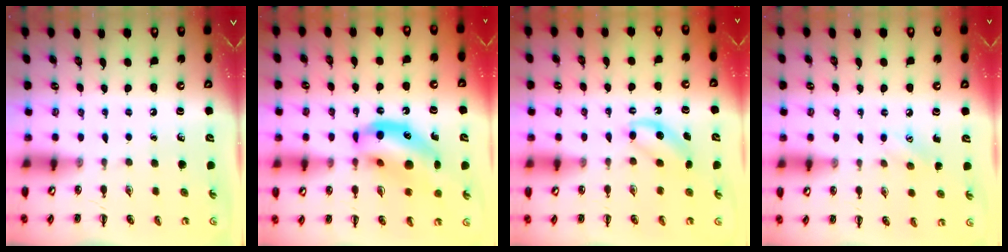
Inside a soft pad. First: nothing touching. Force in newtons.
{"total": 15.9, "press": 15.5, "slide": 3.7}
{"total": 5.0, "press": 4.8, "slide": 1.4}
{"total": 5.7, "press": 5.5, "slide": 1.7}